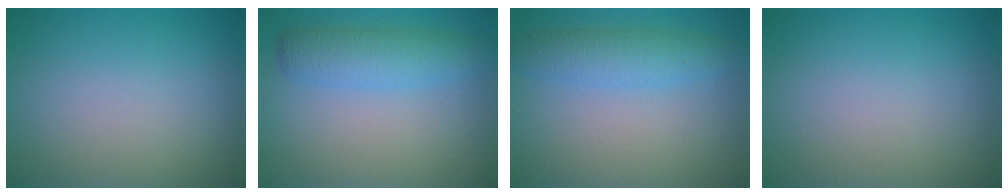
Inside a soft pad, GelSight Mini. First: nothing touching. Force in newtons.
{"total": 3.7, "press": 3.7, "slide": 0.1}
{"total": 3.6, "press": 3.6, "slide": 0.1}
{"total": 0.0}